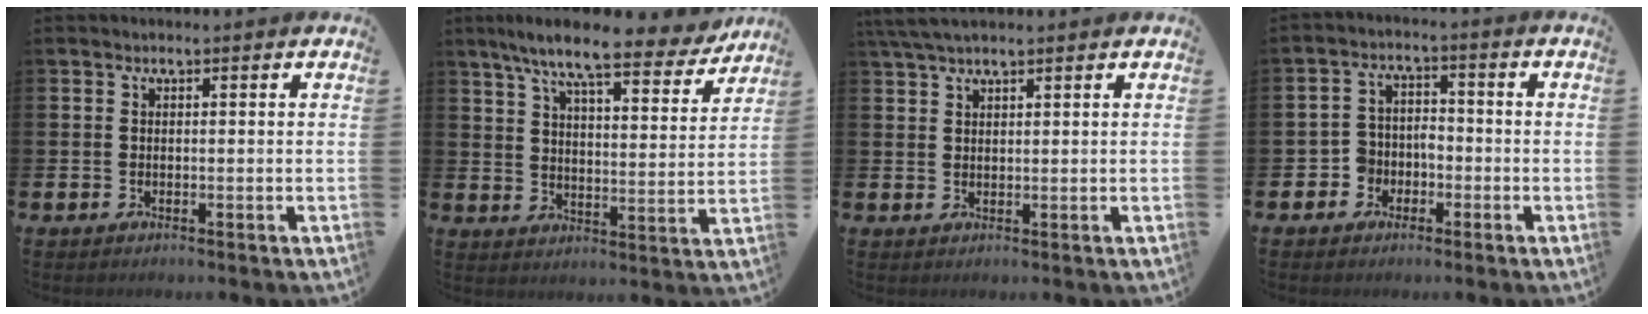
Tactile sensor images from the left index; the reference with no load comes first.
{"total": 9.6, "force": [8.4, 1.2, 4.6], "torque": [-0.104, -0.044, 0.143]}
{"total": 3.6, "force": [3.0, 0.7, 1.8], "torque": [-0.046, 0.001, 0.057]}
{"total": 3.7, "force": [-2.1, 3.0, 0.3], "torque": [-0.023, 0.005, -0.048]}